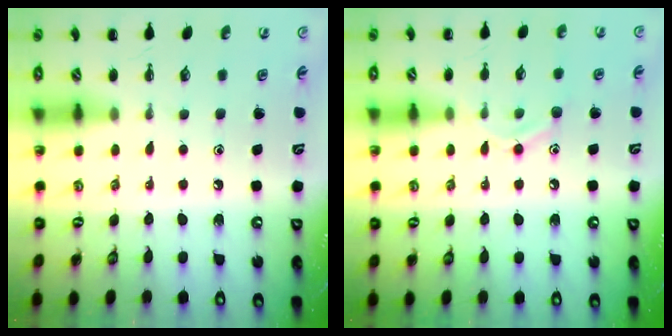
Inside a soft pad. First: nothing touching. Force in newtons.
{"total": 8.5, "press": 8.4, "slide": 1.3}